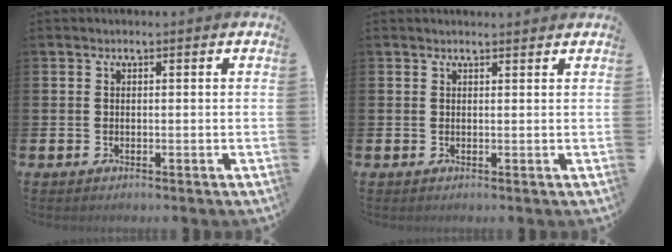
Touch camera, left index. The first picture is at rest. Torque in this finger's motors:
{"motor_torque": [0.00, -2.14, 0.00, 0.00]}